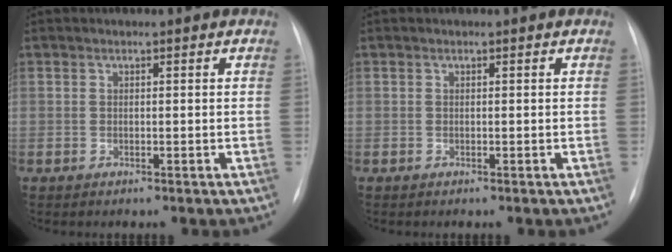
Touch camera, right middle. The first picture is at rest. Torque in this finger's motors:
{"motor_torque": [-0.37, -0.25, -0.06, -0.01]}